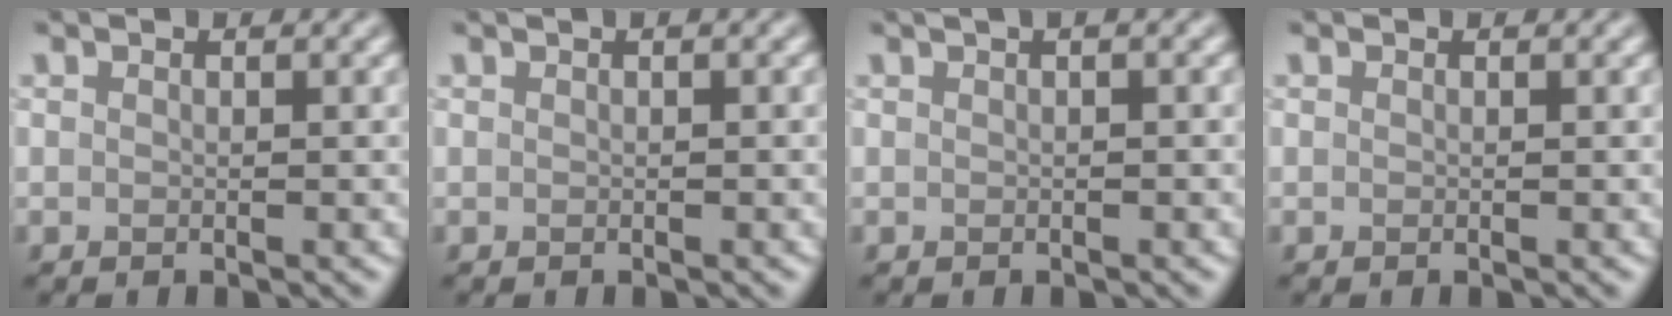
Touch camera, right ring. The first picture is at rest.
{"total": 0.6, "force": [0.3, 0.1, 0.6], "torque": [-0.009, 0.006, 0.005]}
{"total": 1.6, "force": [0.8, 0.4, 1.4], "torque": [-0.022, 0.002, 0.008]}
{"total": 0.0}